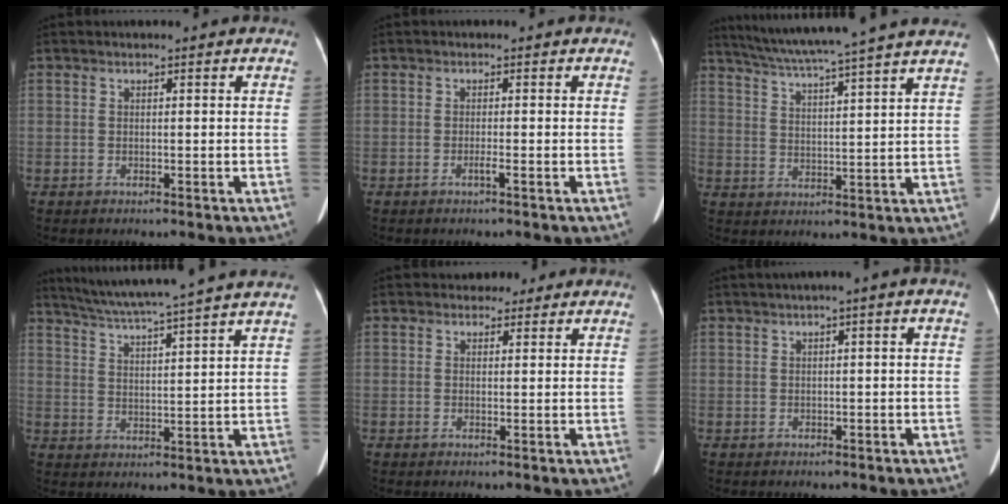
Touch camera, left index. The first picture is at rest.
{"total": 1.0, "force": [-0.6, -0.2, 0.8], "torque": [-0.015, 0.001, -0.010]}
{"total": 18.5, "force": [16.0, -1.3, 9.1], "torque": [-0.160, 0.006, 0.222]}
{"total": 15.3, "force": [13.3, -1.5, 7.2], "torque": [-0.129, 0.006, 0.190]}
{"total": 2.4, "force": [1.8, 1.5, 0.2], "torque": [0.004, 0.003, 0.018]}
{"total": 1.6, "force": [0.2, 0.1, 1.5], "torque": [-0.021, 0.012, 0.003]}